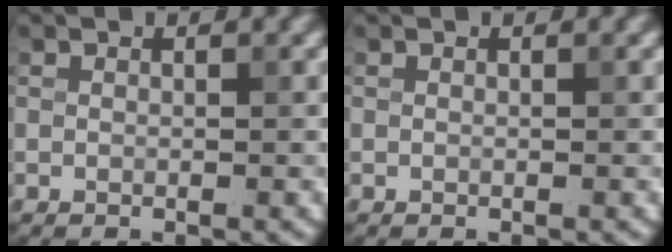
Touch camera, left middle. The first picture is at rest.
{"total": 0.0}